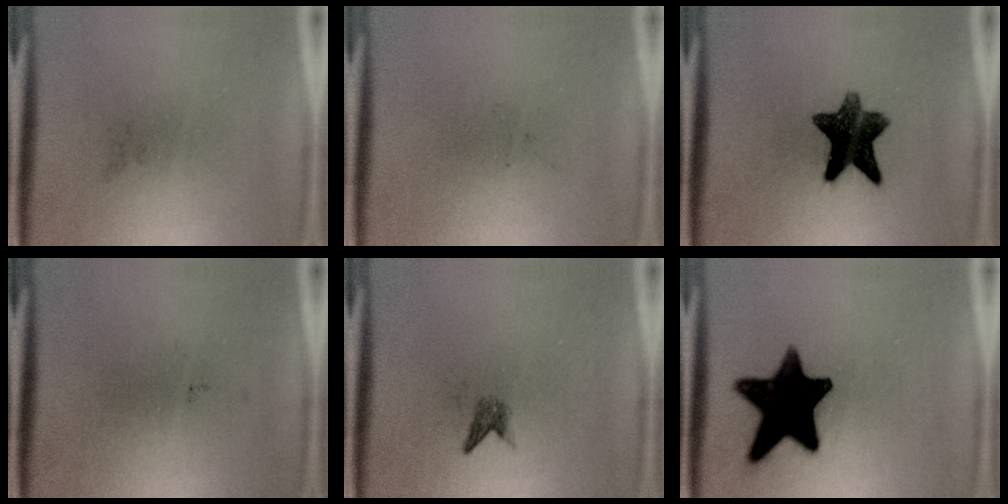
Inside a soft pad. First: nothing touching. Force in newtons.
{"total": 0.0}
{"total": 10.7}
{"total": 0.0}
{"total": 1.3}
{"total": 14.8}